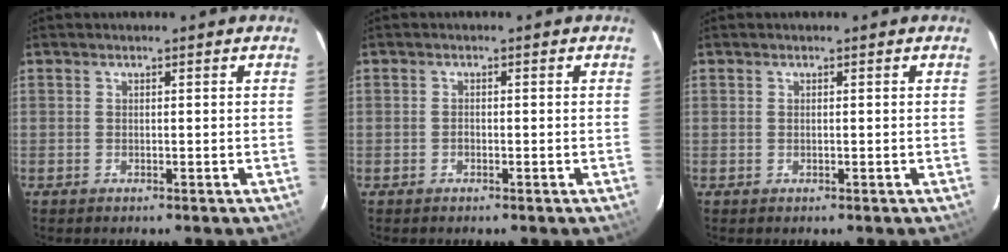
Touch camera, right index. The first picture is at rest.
{"total": 0.6, "force": [-0.4, 0.4, 0.2], "torque": [-0.002, 0.001, -0.008]}
{"total": 0.0}